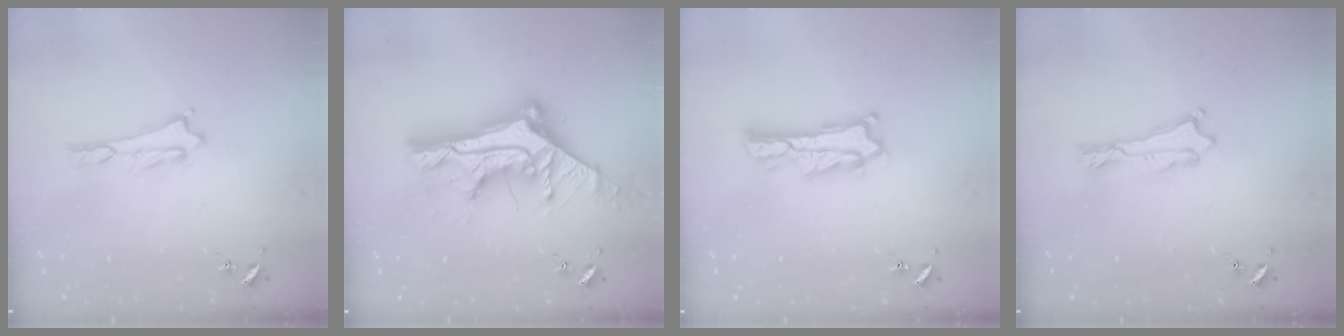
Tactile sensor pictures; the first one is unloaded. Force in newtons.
{"total": 12.8, "press": 12.7, "slide": 1.1}
{"total": 3.0, "press": 2.9, "slide": 0.4}
{"total": 0.0}